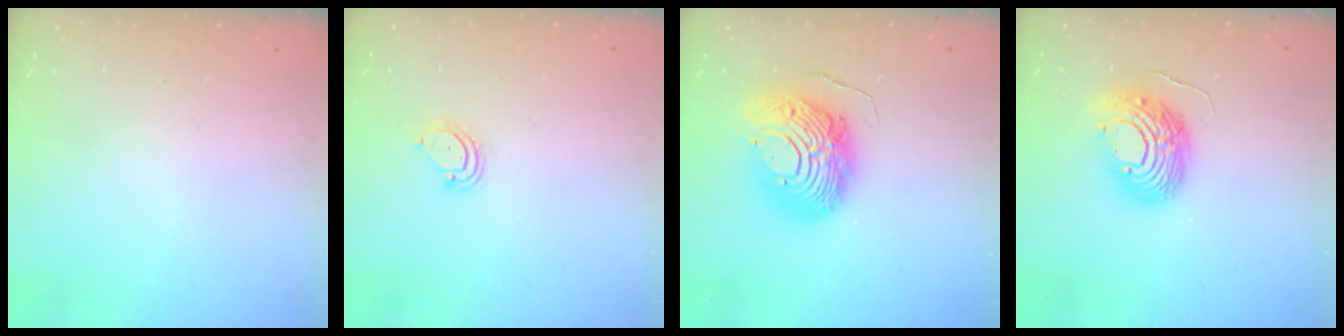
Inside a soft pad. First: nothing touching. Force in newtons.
{"total": 5.3, "press": 5.3, "slide": 0.4}
{"total": 16.1, "press": 16.0, "slide": 1.4}
{"total": 13.3, "press": 13.1, "slide": 2.3}